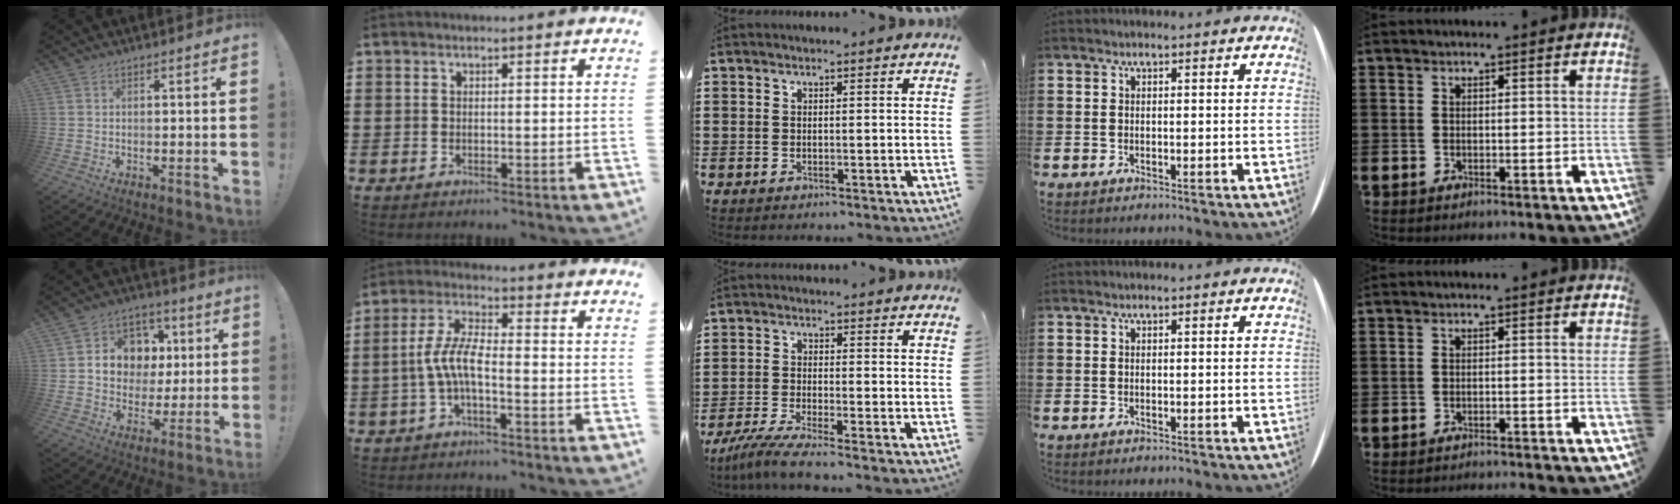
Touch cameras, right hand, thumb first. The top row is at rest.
{"thumb": {"total": 12.2, "force": [2.0, 10.9, 5.1], "torque": [-0.065, -0.004, 0.052]}, "index": {"total": 6.0, "force": [-1.9, 1.6, 5.4], "torque": [-0.130, -0.009, -0.042]}, "middle": {"total": 4.0, "force": [-3.3, -0.3, 2.1], "torque": [-0.059, -0.019, -0.069]}, "little": {"total": 1.0, "force": [-0.9, -0.2, 0.0], "torque": [0.000, 0.001, -0.020]}}